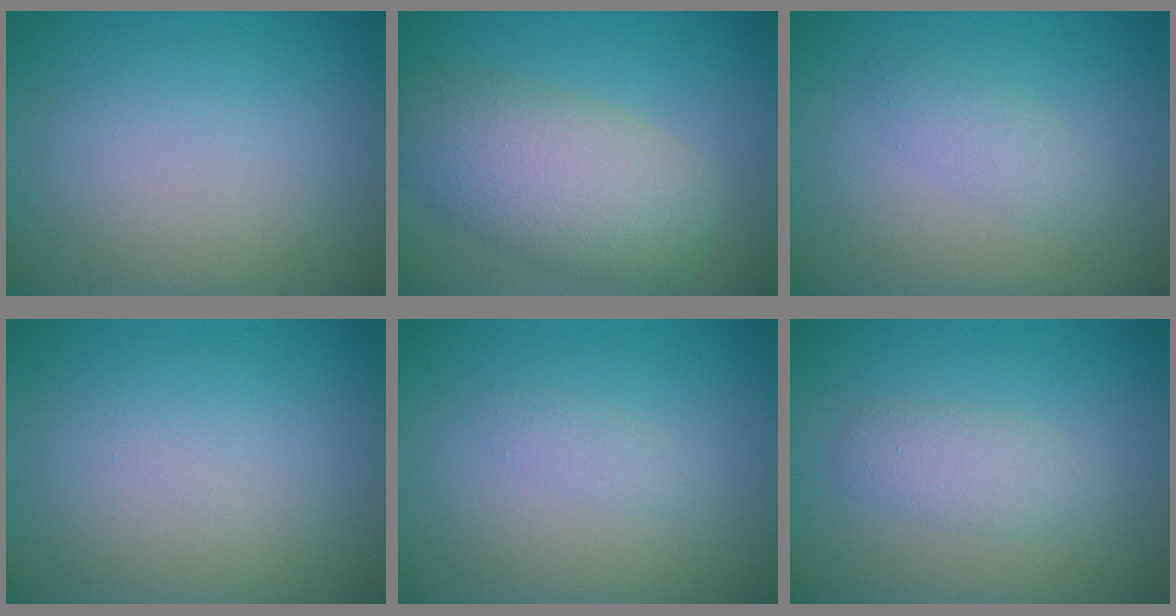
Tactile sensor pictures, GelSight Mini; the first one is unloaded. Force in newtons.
{"total": 7.3, "press": 7.3, "slide": 0.4}
{"total": 1.7, "press": 1.7, "slide": 0.1}
{"total": 0.0}
{"total": 1.0, "press": 1.0, "slide": 0.1}
{"total": 2.2, "press": 2.2, "slide": 0.0}